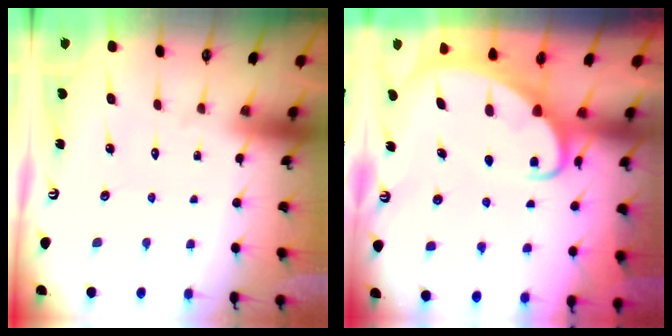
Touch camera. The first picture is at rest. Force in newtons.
{"total": 4.7, "press": 4.7, "slide": 0.6}